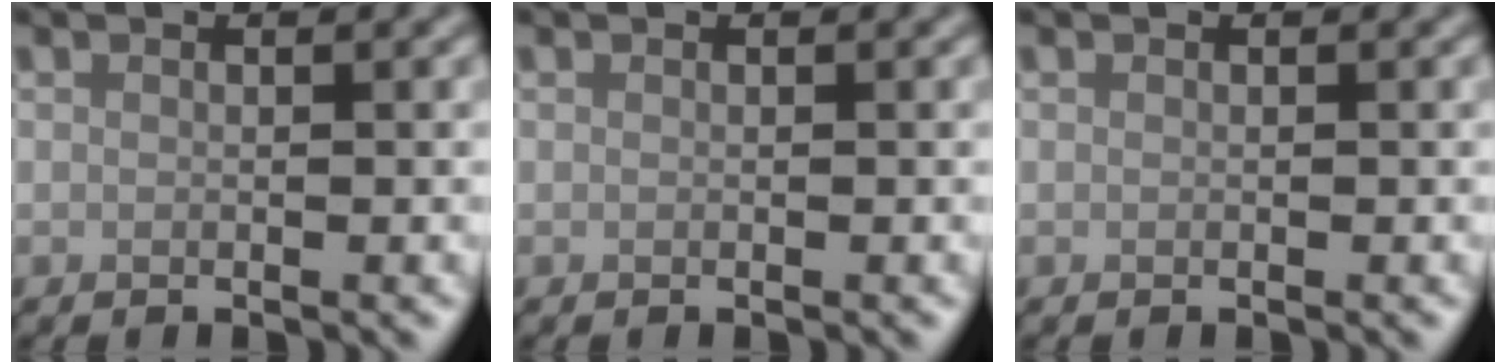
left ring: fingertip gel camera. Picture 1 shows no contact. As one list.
[{"total": 0.0}, {"total": 0.0}]